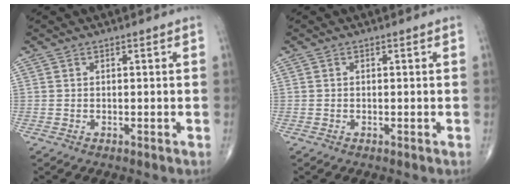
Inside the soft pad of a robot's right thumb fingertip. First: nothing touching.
{"total": 0.0}